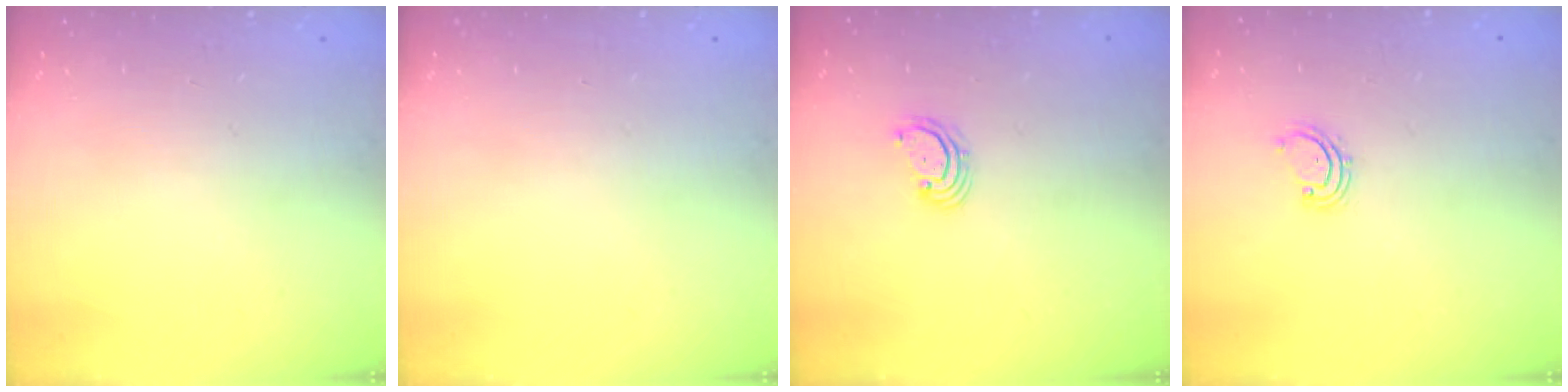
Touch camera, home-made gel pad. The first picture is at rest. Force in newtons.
{"total": 0.0}
{"total": 2.7, "press": 2.6, "slide": 0.6}
{"total": 2.6, "press": 2.6, "slide": 0.3}